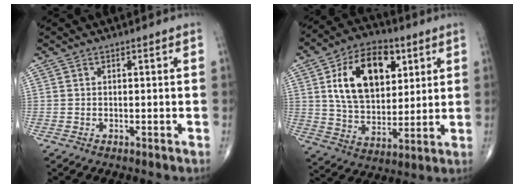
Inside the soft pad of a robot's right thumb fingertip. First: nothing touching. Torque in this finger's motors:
{"motor_torque": [0.69, 1.06, 0.50, -0.22, 0.44]}